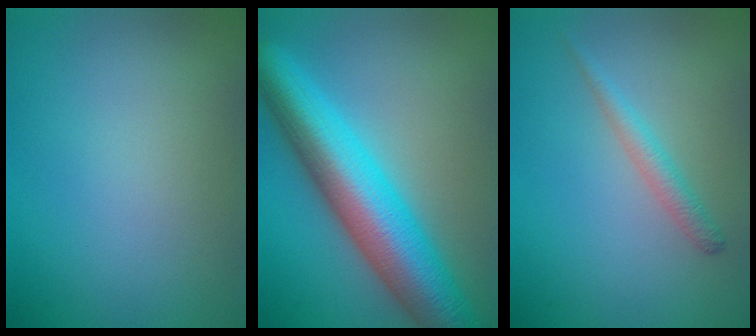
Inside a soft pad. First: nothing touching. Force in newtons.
{"total": 11.0, "press": 11.0, "slide": 0.2}
{"total": 1.7, "press": 1.7, "slide": 0.1}